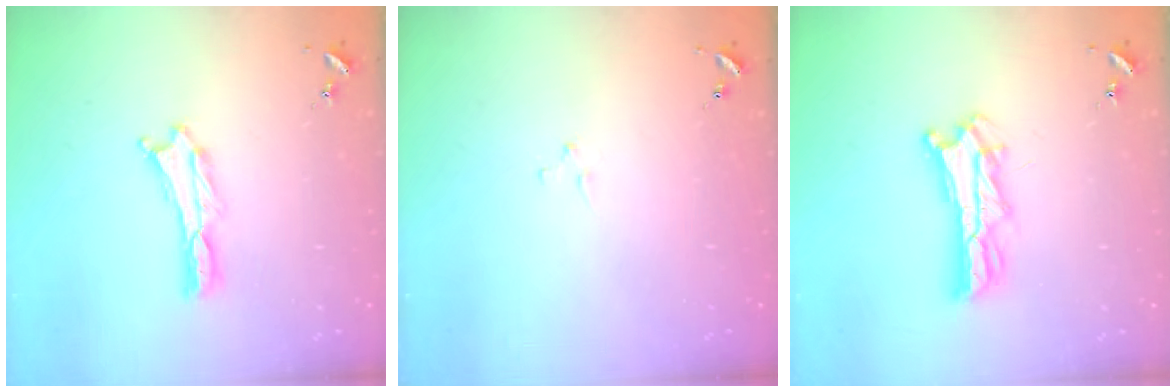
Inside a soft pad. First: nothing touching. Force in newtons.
{"total": 2.1, "press": 2.1, "slide": 0.2}
{"total": 5.2, "press": 5.2, "slide": 0.5}